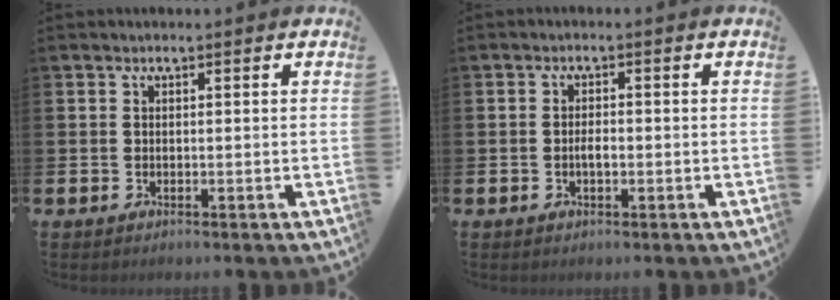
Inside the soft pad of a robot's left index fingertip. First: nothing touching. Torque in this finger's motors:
{"motor_torque": [0.49, 0.43, 0.01, 0.02]}